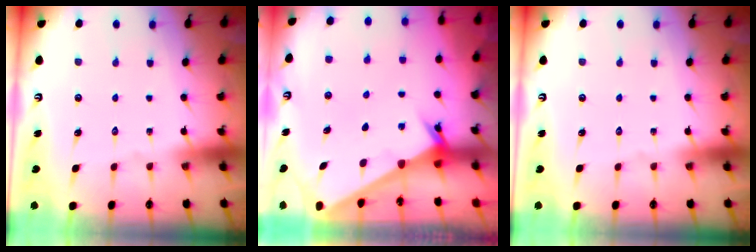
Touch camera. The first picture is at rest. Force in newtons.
{"total": 2.3, "press": 2.3, "slide": 0.3}
{"total": 0.0}